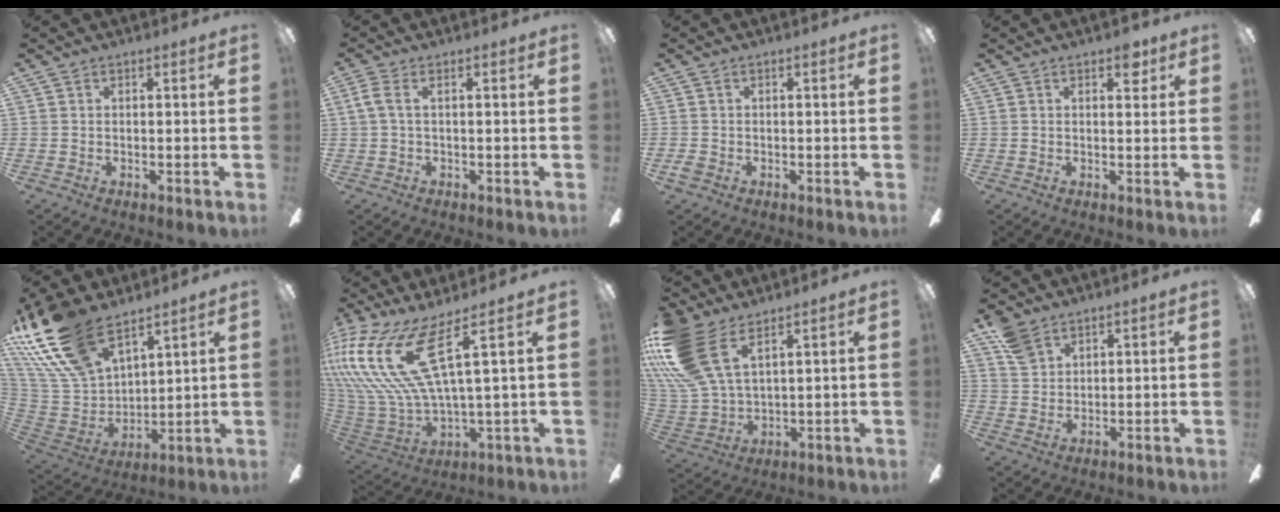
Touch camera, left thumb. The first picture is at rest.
{"total": 3.8, "force": [0.5, 1.5, 3.4], "torque": [-0.072, 0.006, 0.006]}
{"total": 1.7, "force": [-0.6, 1.4, 0.8], "torque": [-0.012, 0.005, -0.011]}
{"total": 3.4, "force": [2.1, 1.8, 2.1], "torque": [-0.011, -0.007, 0.030]}
{"total": 22.6, "force": [15.7, 11.0, 12.0], "torque": [-0.288, -0.081, 0.289]}
{"total": 22.4, "force": [10.3, 8.3, 18.1], "torque": [-0.411, -0.054, 0.174]}
{"total": 19.5, "force": [11.0, 10.3, 12.5], "torque": [-0.294, -0.049, 0.204]}
{"total": 7.2, "force": [5.1, 4.2, 2.7], "torque": [-0.063, -0.009, 0.101]}